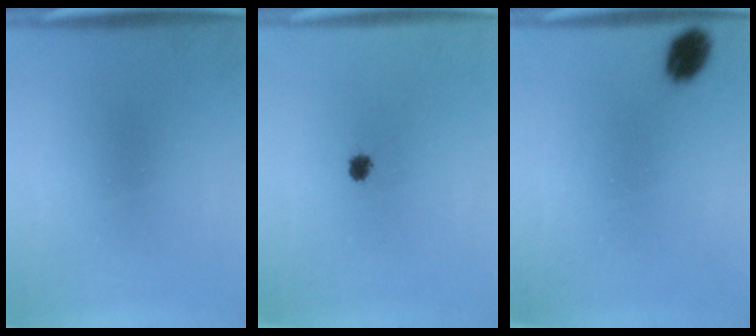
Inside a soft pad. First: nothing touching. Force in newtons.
{"total": 2.1}
{"total": 4.6}